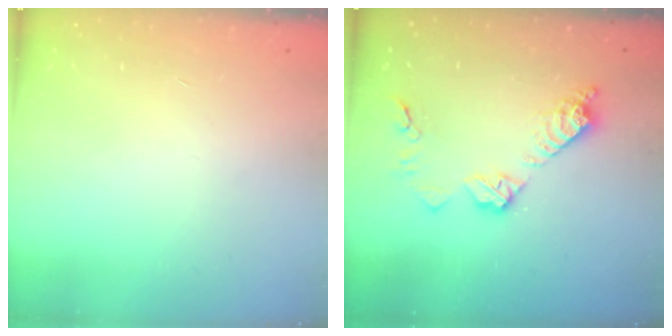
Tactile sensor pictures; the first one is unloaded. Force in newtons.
{"total": 11.4, "press": 11.4, "slide": 0.7}